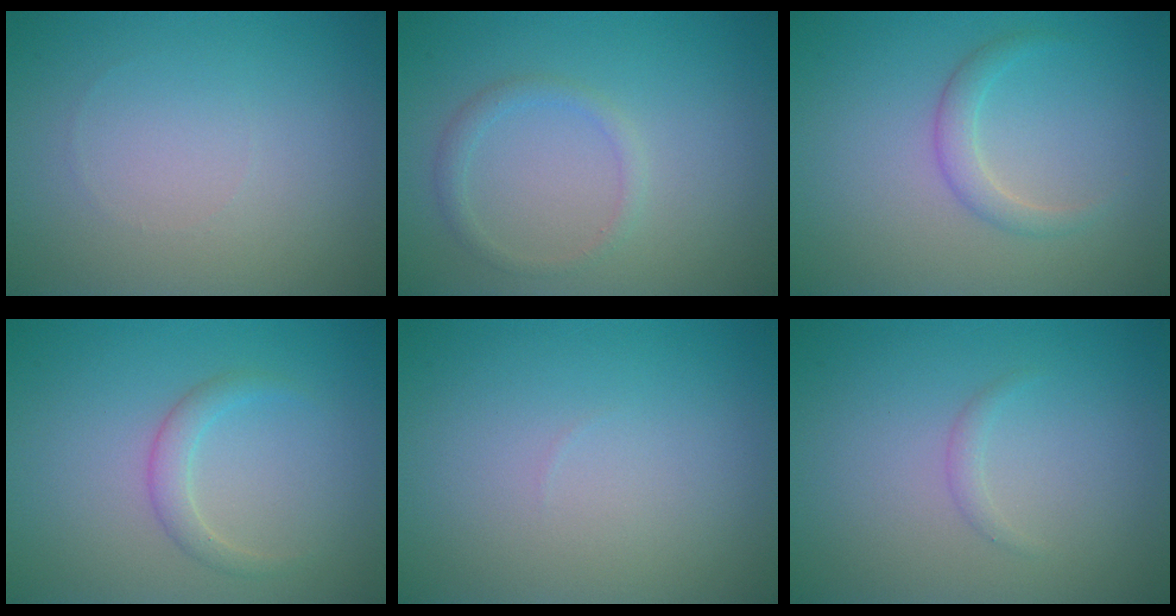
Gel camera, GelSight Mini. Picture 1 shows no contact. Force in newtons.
{"total": 1.4, "press": 1.4, "slide": 0.1}
{"total": 1.7, "press": 1.7, "slide": 0.0}
{"total": 1.7, "press": 1.7, "slide": 0.1}
{"total": 0.0}
{"total": 0.8, "press": 0.8, "slide": 0.1}